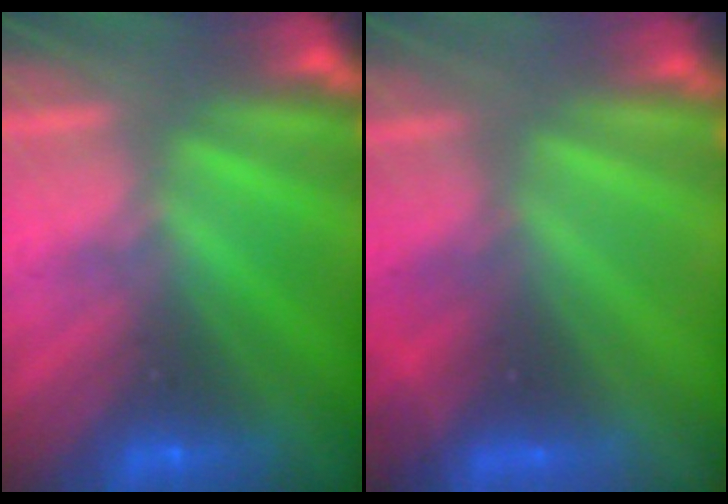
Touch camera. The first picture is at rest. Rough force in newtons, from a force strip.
{"total": 4.5}